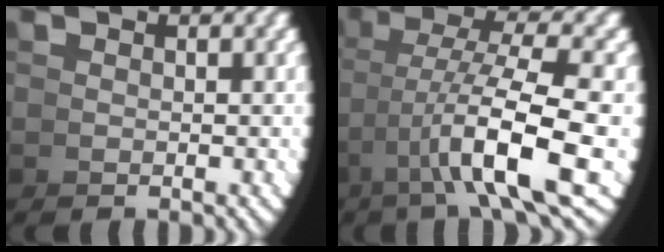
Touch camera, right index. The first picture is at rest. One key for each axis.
{"total": 7.8, "fx": 0.2, "fy": 2.4, "fz": 7.4, "tx": -0.128, "ty": -0.007, "tz": 0.017}